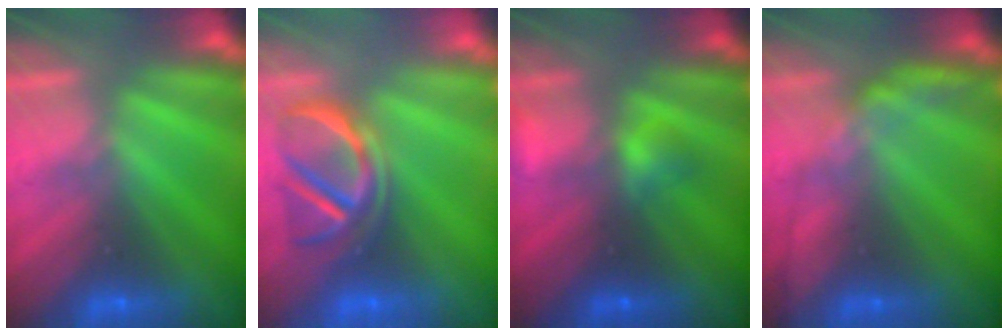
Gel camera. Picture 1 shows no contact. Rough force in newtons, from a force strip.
{"total": 3.8}
{"total": 2.3}
{"total": 2.6}